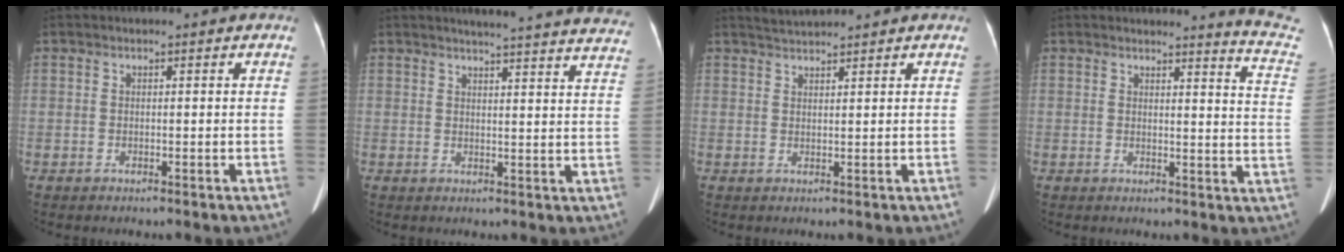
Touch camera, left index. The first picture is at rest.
{"total": 23.2, "force": [22.0, 1.3, 7.4], "torque": [-0.093, -0.069, 0.236]}
{"total": 2.1, "force": [2.1, -0.4, -0.1], "torque": [-0.003, 0.012, 0.046]}
{"total": 9.5, "force": [9.4, -1.1, 0.6], "torque": [-0.008, -0.107, 0.077]}